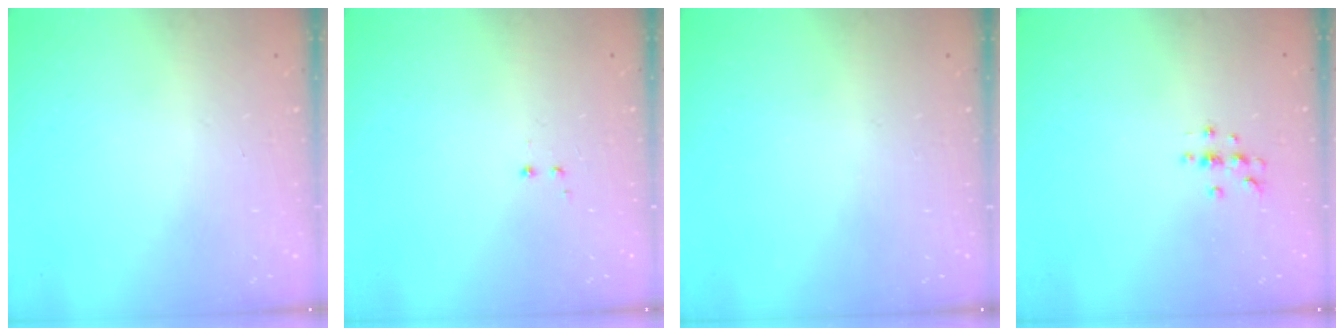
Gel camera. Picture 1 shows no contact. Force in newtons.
{"total": 1.2, "press": 1.0, "slide": 0.6}
{"total": 0.0}
{"total": 3.3, "press": 3.3, "slide": 0.4}